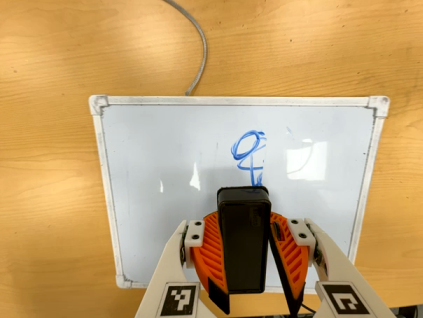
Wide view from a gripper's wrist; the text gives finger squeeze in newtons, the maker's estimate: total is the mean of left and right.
{"total": 10.2, "left": 9.8, "right": 10.6}